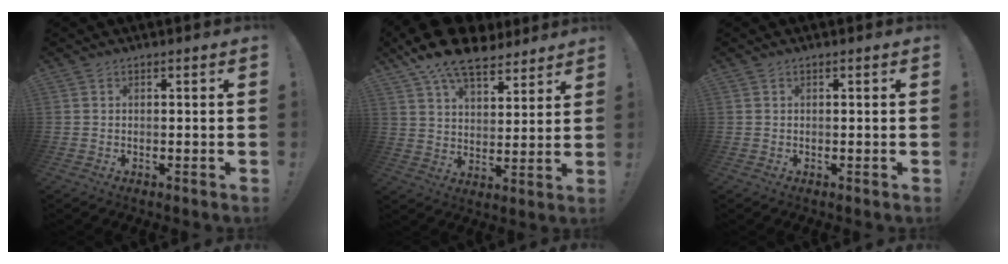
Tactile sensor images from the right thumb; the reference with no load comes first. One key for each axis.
{"total": 14.7, "fx": 10.6, "fy": 7.0, "fz": 7.6, "tx": -0.135, "ty": -0.062, "tz": 0.195}
{"total": 0.0}